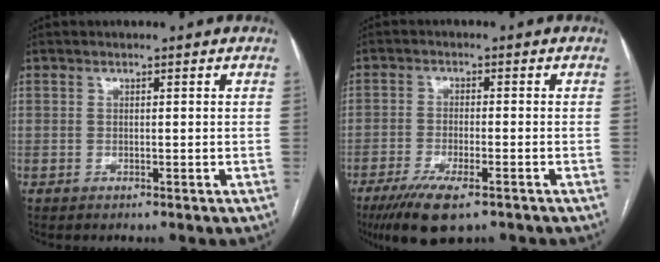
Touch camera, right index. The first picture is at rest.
{"total": 9.0, "force": [-6.0, 2.1, 6.4], "torque": [-0.111, -0.019, -0.096]}